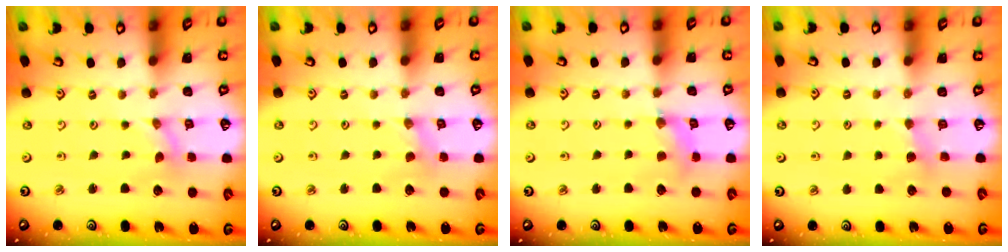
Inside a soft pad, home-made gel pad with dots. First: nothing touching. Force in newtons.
{"total": 1.4, "press": 1.3, "slide": 0.3}
{"total": 4.0, "press": 4.0, "slide": 0.4}
{"total": 2.9, "press": 2.9, "slide": 0.5}